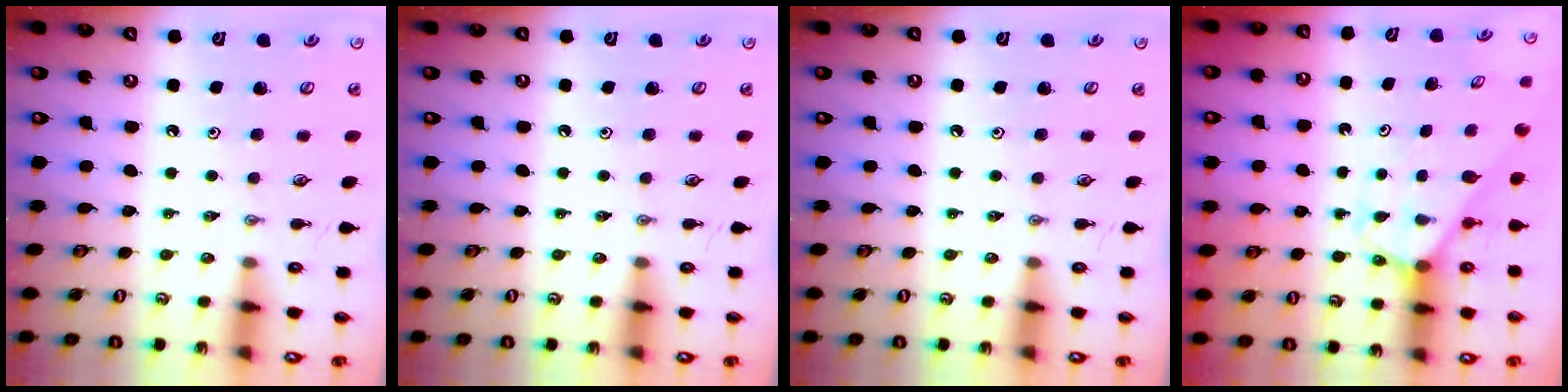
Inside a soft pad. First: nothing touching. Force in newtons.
{"total": 0.0}
{"total": 0.0}
{"total": 2.5, "press": 2.5, "slide": 0.1}